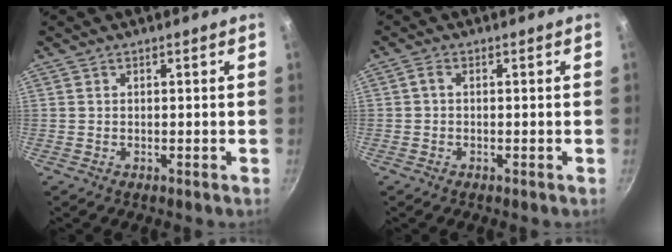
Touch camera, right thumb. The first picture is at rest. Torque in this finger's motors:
{"motor_torque": [0.12, -0.05, 0.41, -0.29, 0.09]}